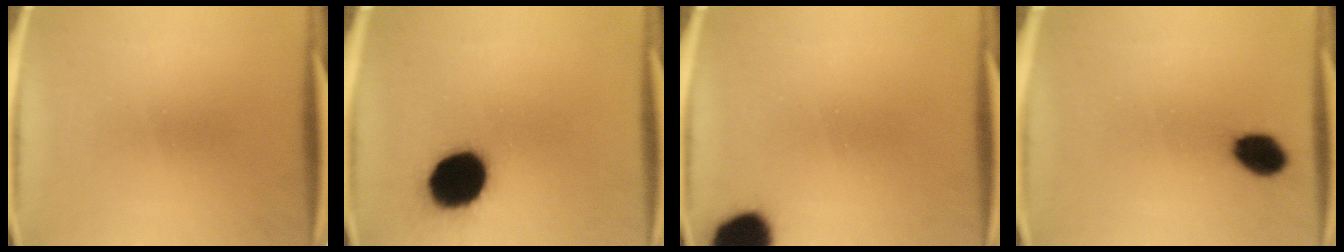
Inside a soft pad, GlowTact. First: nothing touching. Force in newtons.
{"total": 17.7}
{"total": 11.6}
{"total": 6.8}